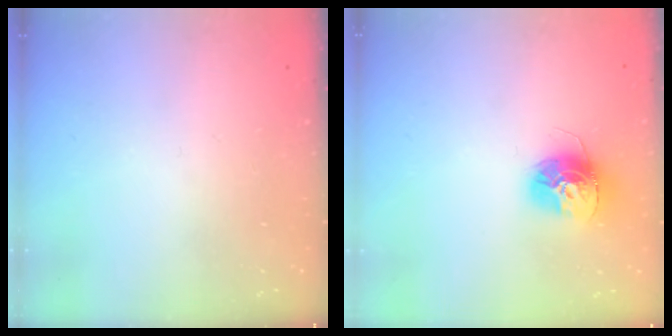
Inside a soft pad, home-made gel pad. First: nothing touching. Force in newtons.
{"total": 13.8, "press": 13.7, "slide": 1.3}